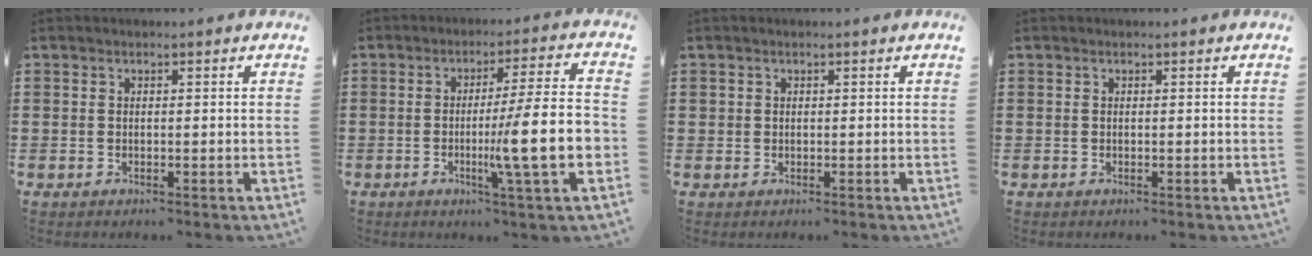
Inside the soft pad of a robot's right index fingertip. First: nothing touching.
{"total": 12.8, "force": [-2.6, 0.5, 12.6], "torque": [-0.202, -0.020, -0.055]}
{"total": 0.7, "force": [0.3, 0.6, 0.0], "torque": [-0.002, 0.004, 0.006]}
{"total": 0.0}